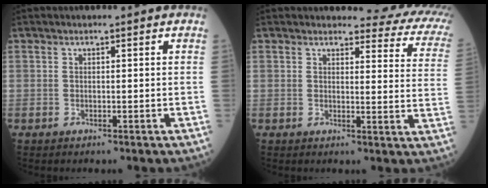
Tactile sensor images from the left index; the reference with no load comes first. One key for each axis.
{"total": 10.8, "fx": 9.8, "fy": 2.7, "fz": 3.6, "tx": -0.008, "ty": -0.046, "tz": 0.073}